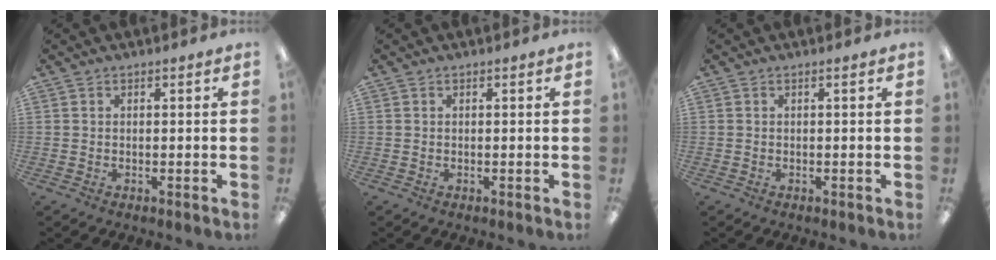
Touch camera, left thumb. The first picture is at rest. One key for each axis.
{"total": 0.0}
{"total": 0.0}